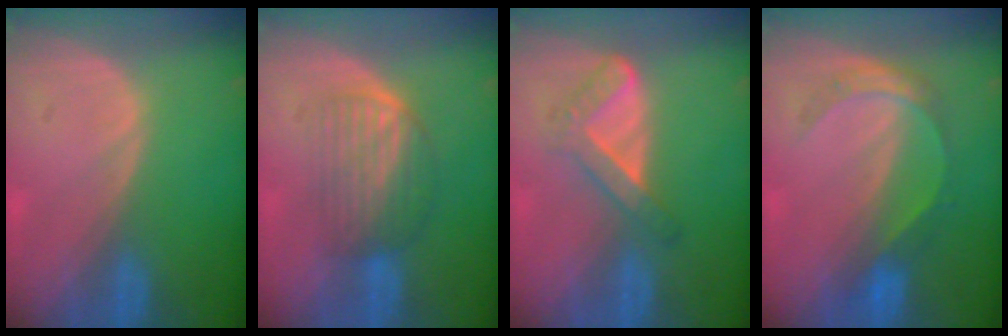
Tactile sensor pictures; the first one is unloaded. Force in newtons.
{"total": 6.0, "press": 5.8, "slide": 1.6}
{"total": 5.6, "press": 4.8, "slide": 2.9}
{"total": 4.7, "press": 4.7, "slide": 0.4}